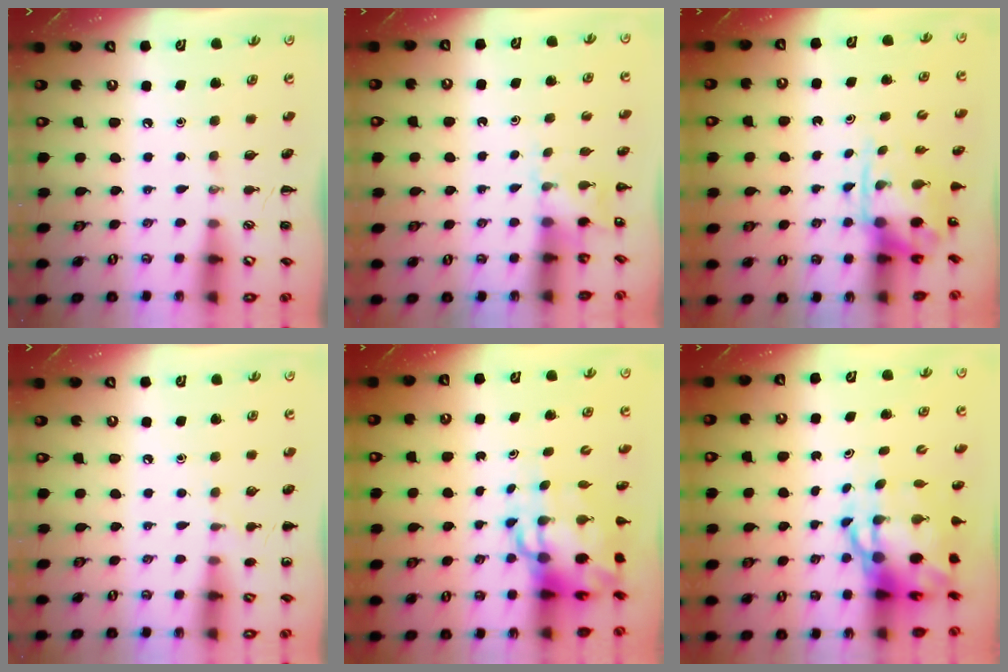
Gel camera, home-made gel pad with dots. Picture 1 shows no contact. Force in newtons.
{"total": 3.7, "press": 3.6, "slide": 1.1}
{"total": 3.8, "press": 3.8, "slide": 0.8}
{"total": 4.5, "press": 4.2, "slide": 1.6}
{"total": 10.1, "press": 9.7, "slide": 2.9}
{"total": 9.2, "press": 8.9, "slide": 2.3}